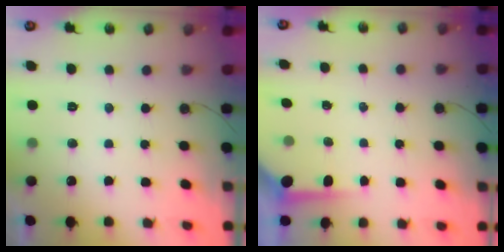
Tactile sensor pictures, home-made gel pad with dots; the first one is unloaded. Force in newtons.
{"total": 3.8, "press": 3.8, "slide": 0.3}